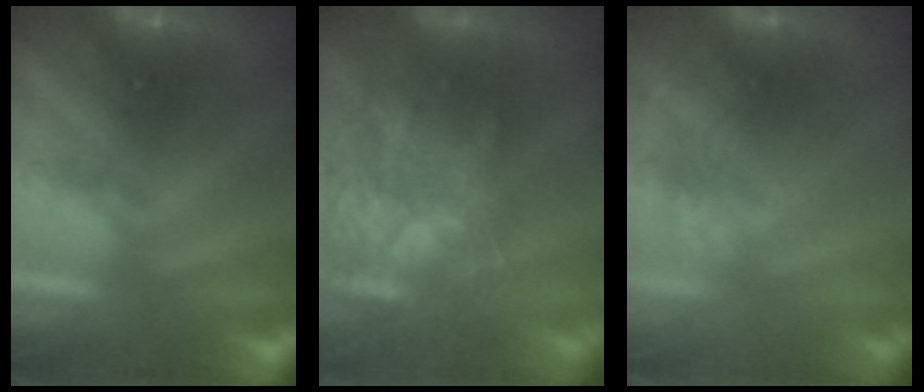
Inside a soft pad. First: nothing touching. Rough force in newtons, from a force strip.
{"total": 7.6}
{"total": 2.9}